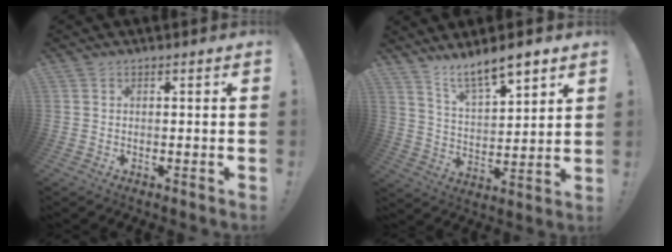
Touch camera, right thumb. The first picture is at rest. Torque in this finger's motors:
{"motor_torque": [-0.01, 0.12, 0.18, 0.16, 0.03]}